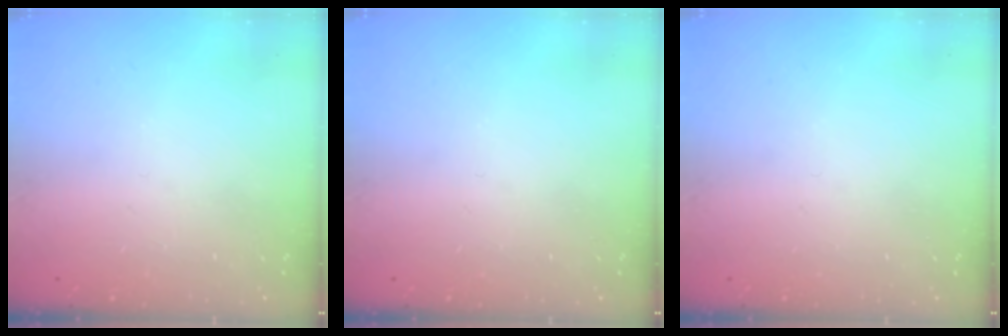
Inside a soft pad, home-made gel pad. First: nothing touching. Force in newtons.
{"total": 0.0}
{"total": 0.0}